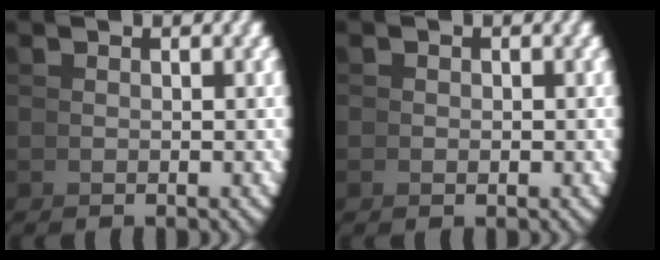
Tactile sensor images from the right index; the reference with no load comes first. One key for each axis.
{"total": 0.0}